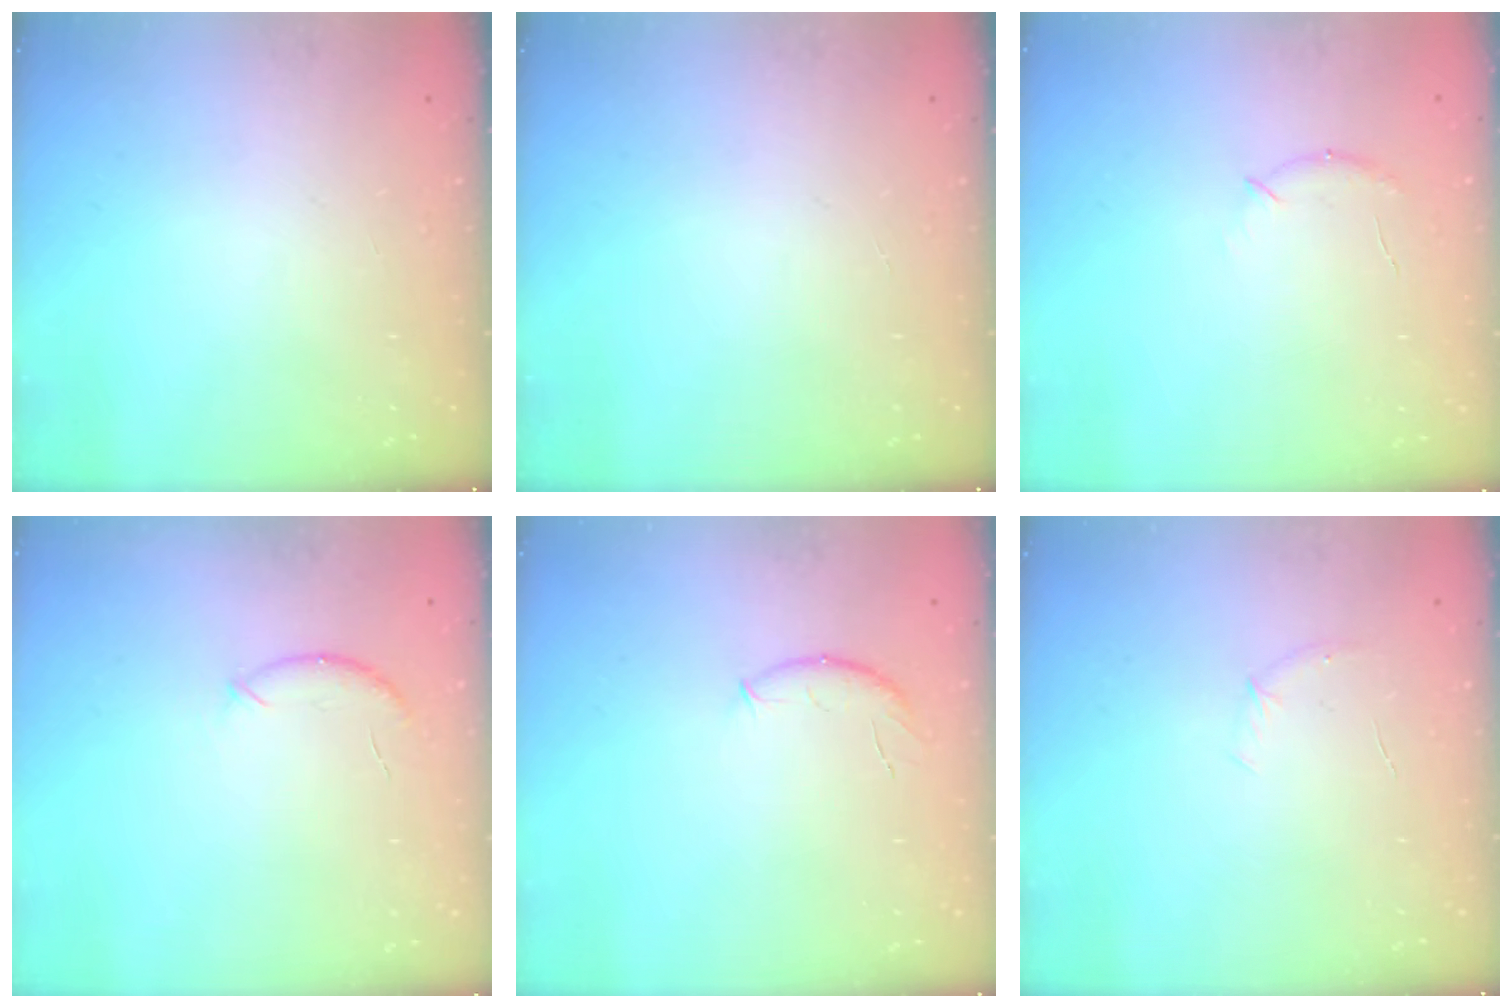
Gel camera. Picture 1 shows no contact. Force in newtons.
{"total": 0.0}
{"total": 6.9, "press": 6.7, "slide": 1.8}
{"total": 6.5, "press": 6.5, "slide": 1.0}
{"total": 6.1, "press": 6.0, "slide": 1.0}
{"total": 3.8, "press": 3.6, "slide": 1.2}